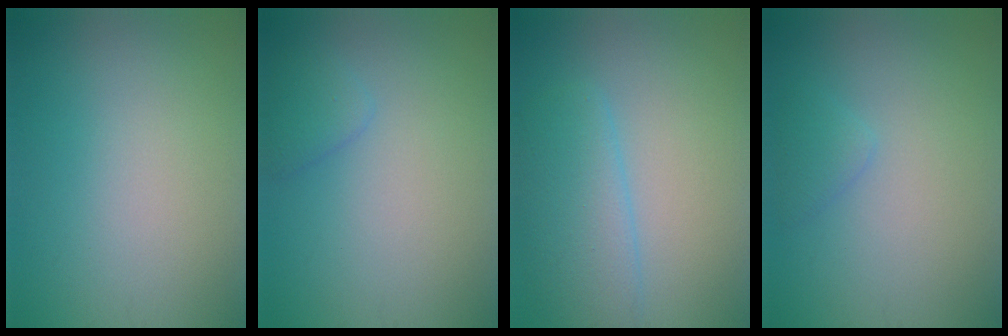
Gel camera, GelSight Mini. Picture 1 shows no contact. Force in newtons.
{"total": 1.4, "press": 1.4, "slide": 0.1}
{"total": 4.4, "press": 4.4, "slide": 0.2}
{"total": 1.2, "press": 1.1, "slide": 0.1}